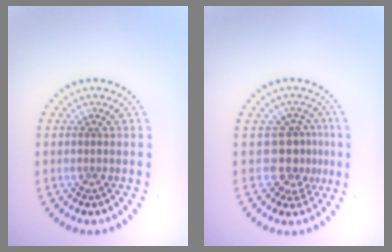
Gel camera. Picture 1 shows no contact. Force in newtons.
{"total": 3.0, "press": 2.3, "slide": 1.9}